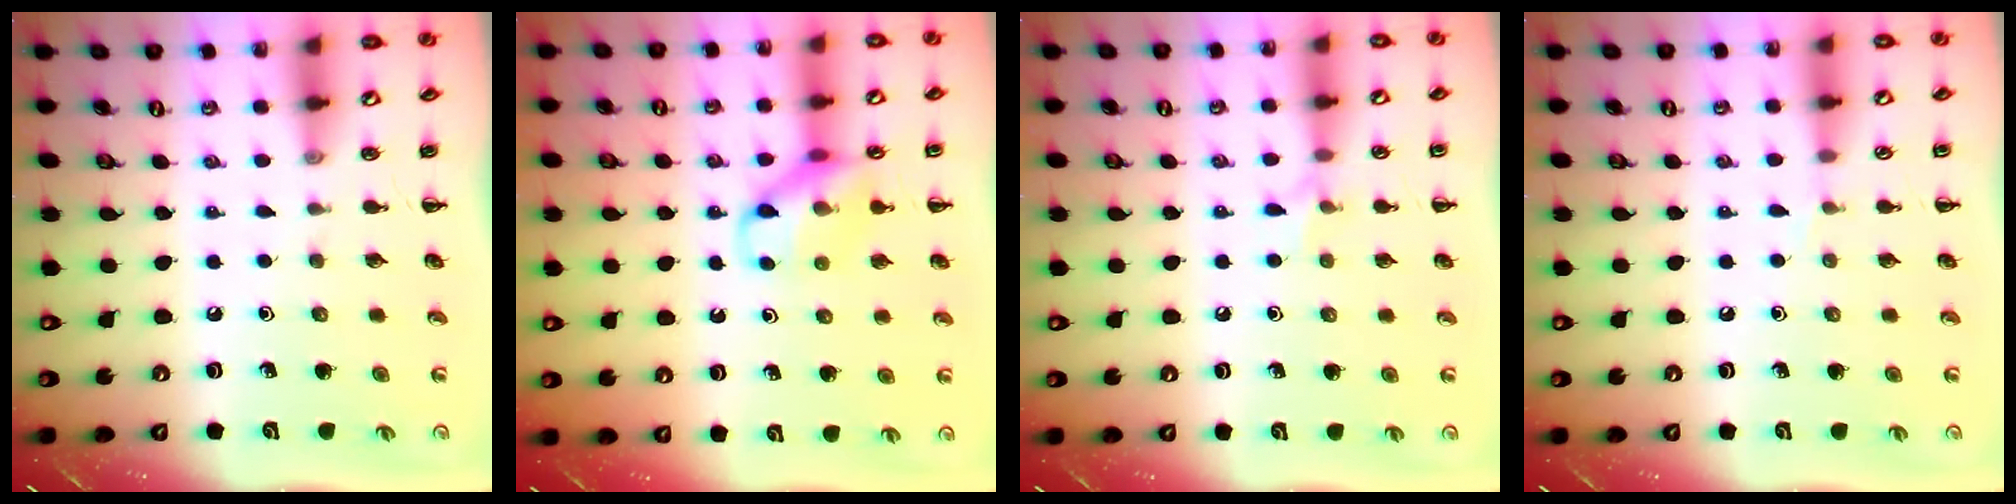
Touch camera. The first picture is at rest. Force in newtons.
{"total": 13.2, "press": 13.2, "slide": 1.2}
{"total": 5.5, "press": 5.2, "slide": 1.8}
{"total": 3.1, "press": 3.0, "slide": 1.0}